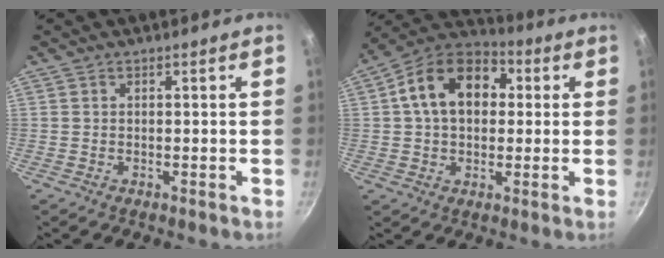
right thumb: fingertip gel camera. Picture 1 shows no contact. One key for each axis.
{"total": 15.2, "fx": 2.7, "fy": 10.7, "fz": 10.4, "tx": -0.139, "ty": 0.030, "tz": 0.025}